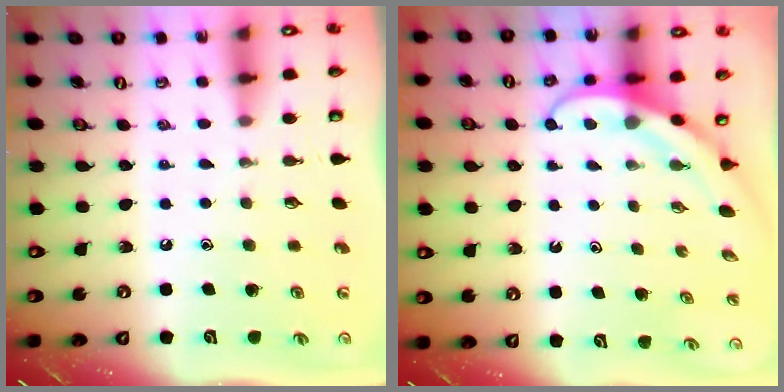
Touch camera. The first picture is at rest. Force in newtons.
{"total": 3.8, "press": 3.8, "slide": 0.3}